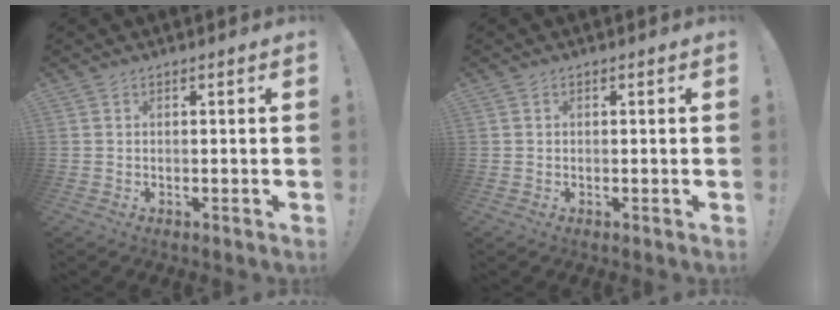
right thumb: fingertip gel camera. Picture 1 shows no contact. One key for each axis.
{"total": 0.0}